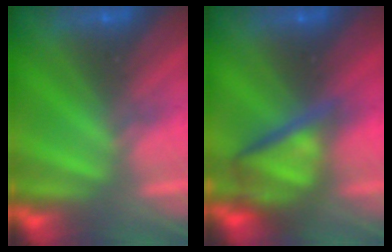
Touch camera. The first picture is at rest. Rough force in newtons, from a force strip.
{"total": 6.5}